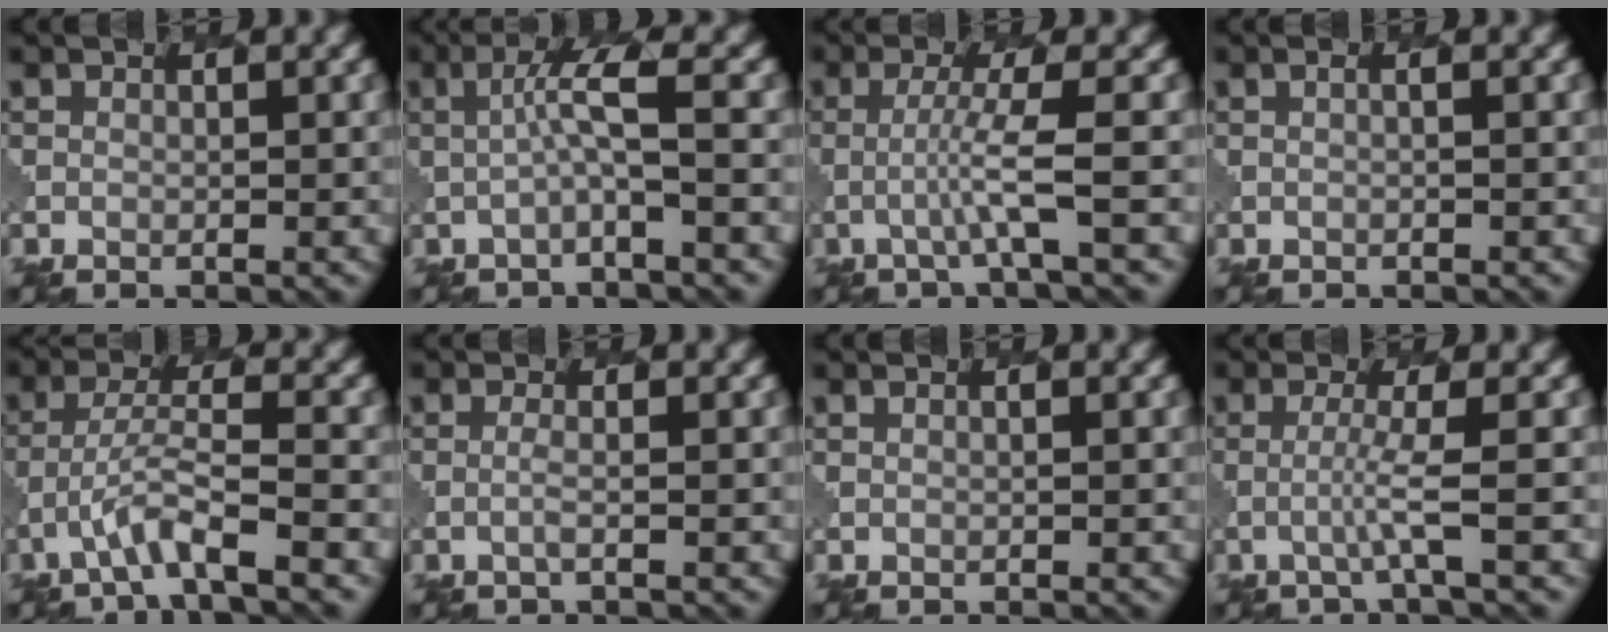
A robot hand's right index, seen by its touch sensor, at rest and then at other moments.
{"total": 3.3, "force": [0.0, 0.4, 3.3], "torque": [-0.059, 0.007, -0.005]}
{"total": 3.1, "force": [-0.6, 0.2, 3.0], "torque": [-0.053, 0.004, -0.021]}
{"total": 0.7, "force": [0.0, 0.2, 0.7], "torque": [-0.008, 0.000, -0.003]}
{"total": 4.1, "force": [-2.5, 0.5, 3.3], "torque": [-0.063, 0.007, -0.049]}
{"total": 1.0, "force": [-0.1, 0.3, 1.0], "torque": [-0.014, 0.001, -0.007]}
{"total": 0.6, "force": [0.4, 0.2, 0.4], "torque": [-0.004, -0.004, 0.003]}
{"total": 2.4, "force": [-0.4, 0.2, 2.3], "torque": [-0.041, 0.000, -0.019]}